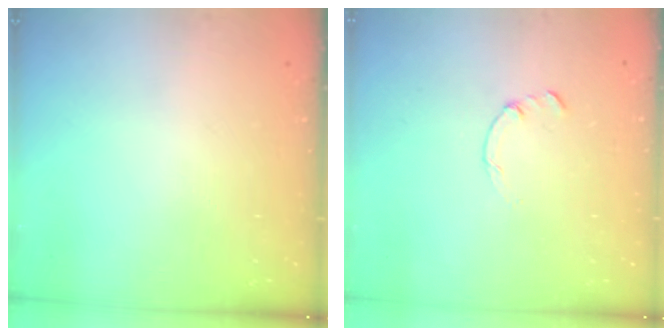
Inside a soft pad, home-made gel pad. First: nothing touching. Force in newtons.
{"total": 0.0}